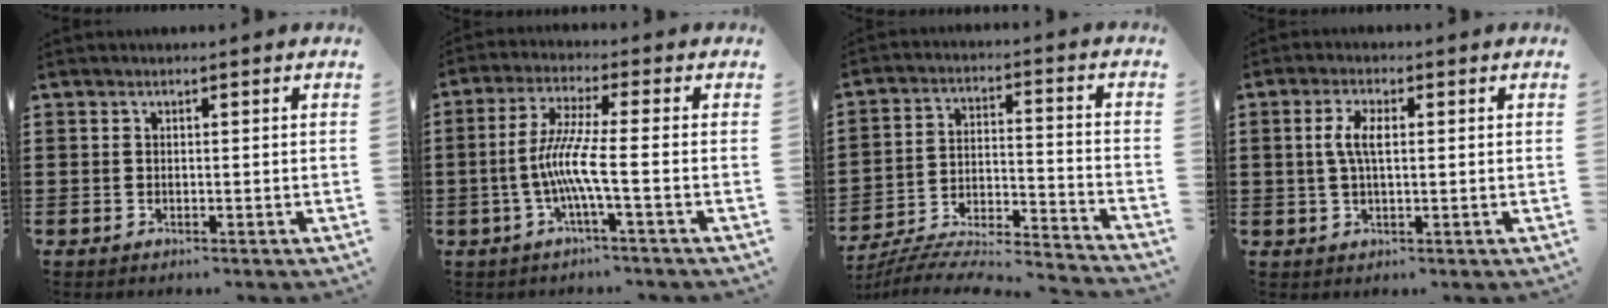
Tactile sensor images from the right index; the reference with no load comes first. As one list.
[{"total": 7.2, "force": [-1.6, -0.4, 7.0], "torque": [-0.148, -0.014, -0.039]}, {"total": 6.0, "force": [-5.7, 0.3, 1.8], "torque": [-0.036, -0.007, -0.117]}, {"total": 4.2, "force": [0.7, 1.5, 3.8], "torque": [-0.084, 0.005, 0.009]}]